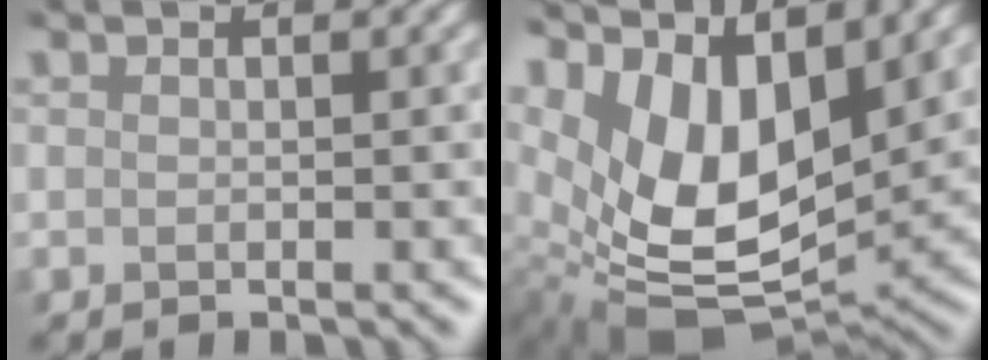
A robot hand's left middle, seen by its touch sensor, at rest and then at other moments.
{"total": 10.5, "force": [3.8, 5.6, 8.0], "torque": [-0.162, -0.013, 0.075]}